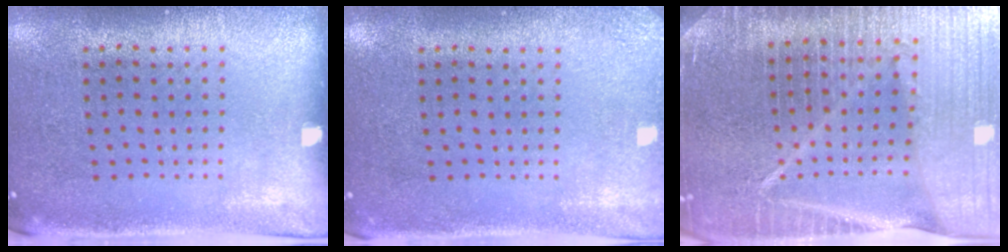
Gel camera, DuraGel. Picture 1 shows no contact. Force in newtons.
{"total": 1.4, "press": 1.4, "slide": 0.1}
{"total": 6.4, "press": 5.6, "slide": 3.2}